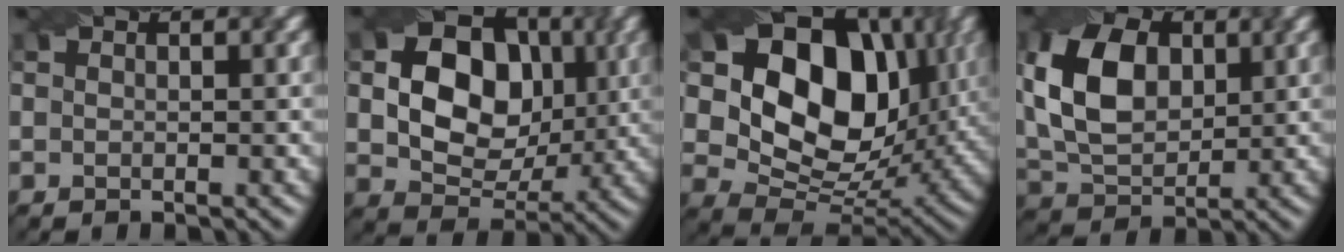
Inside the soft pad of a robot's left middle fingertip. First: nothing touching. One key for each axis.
{"total": 11.1, "fx": 1.7, "fy": 8.4, "fz": 7.0, "tx": -0.121, "ty": 0.011, "tz": 0.026}
{"total": 15.0, "fx": 4.5, "fy": 10.3, "fz": 9.9, "tx": -0.178, "ty": 0.011, "tz": 0.083}
{"total": 8.9, "fx": 1.9, "fy": 5.8, "fz": 6.4, "tx": -0.141, "ty": 0.012, "tz": 0.032}